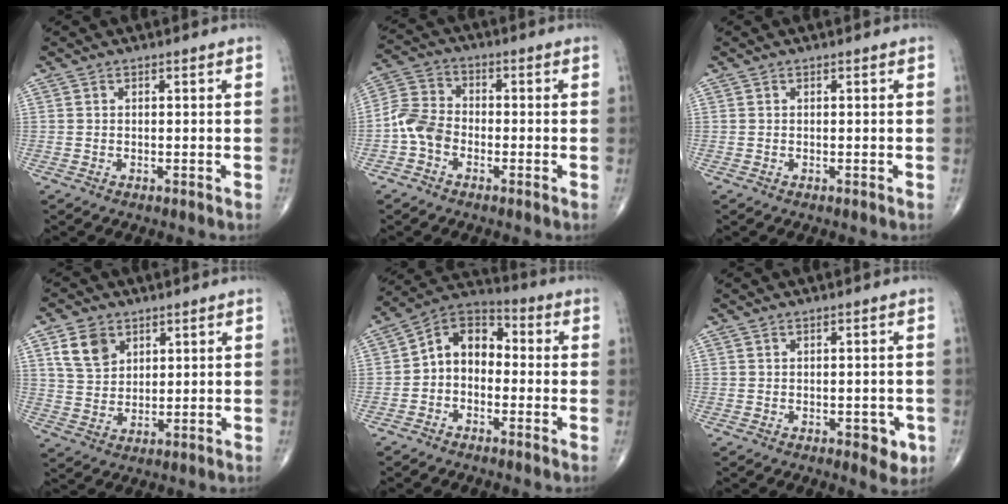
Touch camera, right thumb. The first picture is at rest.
{"total": 7.0, "force": [-2.5, 5.1, 4.1], "torque": [-0.076, 0.023, -0.061]}
{"total": 0.0}
{"total": 7.4, "force": [3.6, 5.2, 3.7], "torque": [-0.051, -0.014, 0.073]}
{"total": 9.2, "force": [-1.0, 6.7, 6.2], "torque": [-0.074, 0.039, -0.040]}
{"total": 3.7, "force": [-1.0, 1.9, 3.0], "torque": [-0.016, -0.002, -0.009]}